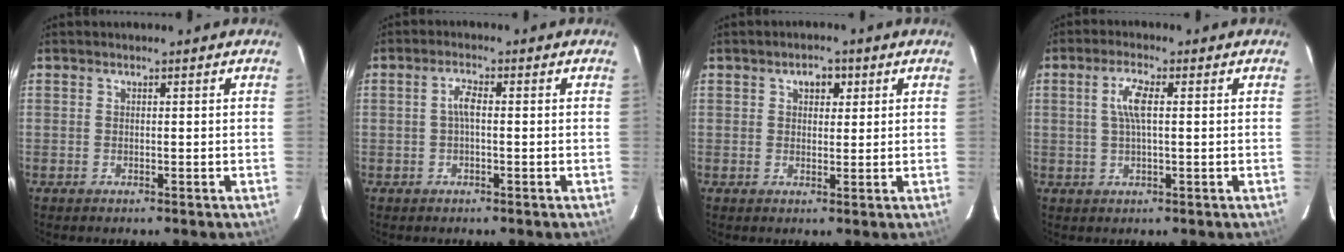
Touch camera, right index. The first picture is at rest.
{"total": 2.4, "force": [-0.1, 0.8, 2.2], "torque": [-0.047, 0.008, -0.002]}
{"total": 3.1, "force": [1.3, 2.2, 1.7], "torque": [-0.020, 0.012, 0.020]}
{"total": 4.5, "force": [0.8, 1.1, 4.3], "torque": [-0.085, 0.006, 0.017]}